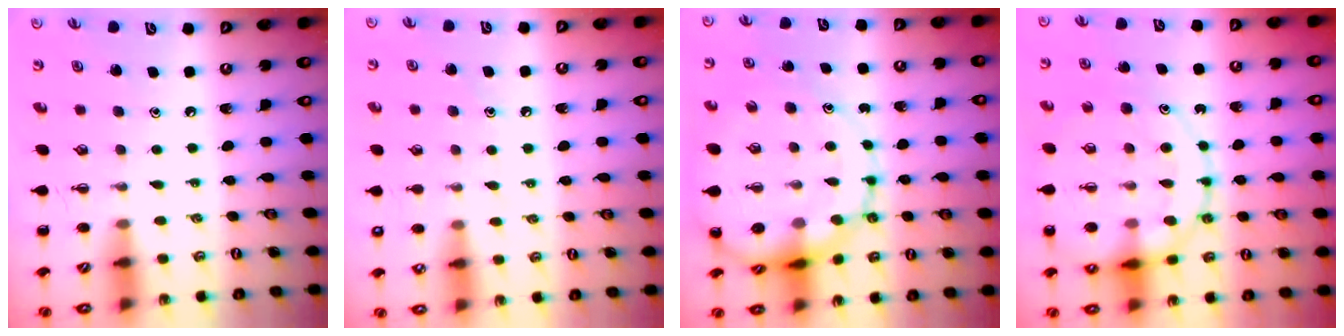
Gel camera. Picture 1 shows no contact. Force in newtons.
{"total": 7.2, "press": 7.0, "slide": 1.7}
{"total": 15.7, "press": 15.5, "slide": 2.5}
{"total": 18.7, "press": 18.6, "slide": 2.2}